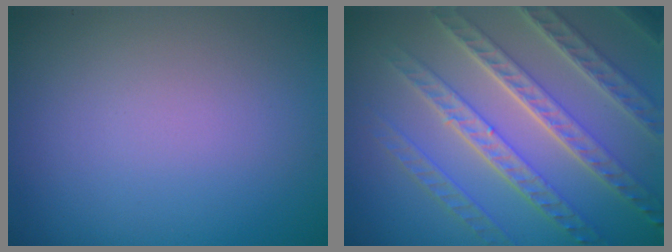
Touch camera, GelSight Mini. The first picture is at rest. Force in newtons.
{"total": 7.8, "press": 5.6, "slide": 5.4}